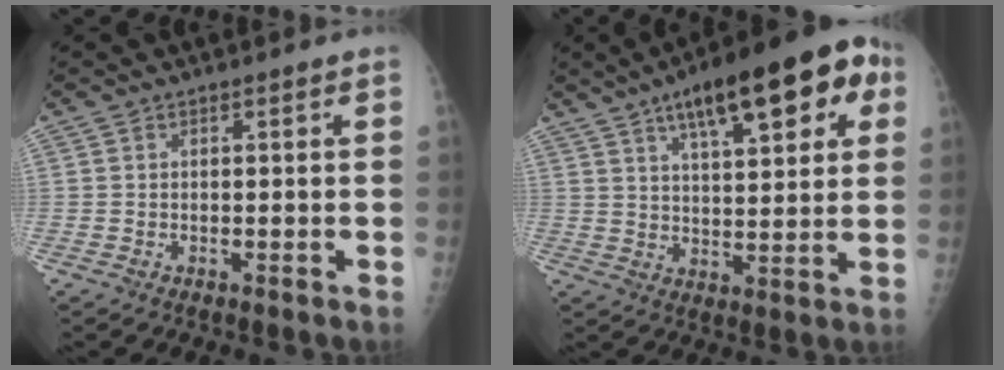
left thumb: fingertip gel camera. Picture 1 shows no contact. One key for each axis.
{"total": 19.8, "fx": 9.2, "fy": 7.0, "fz": 16.0, "tx": -0.204, "ty": -0.001, "tz": 0.132}